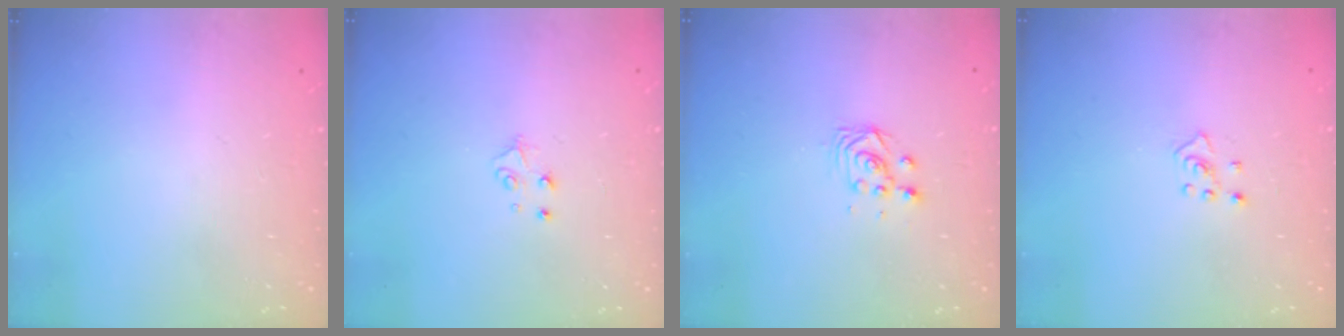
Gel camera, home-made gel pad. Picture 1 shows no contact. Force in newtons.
{"total": 4.8, "press": 4.8, "slide": 0.5}
{"total": 2.9, "press": 2.9, "slide": 0.4}
{"total": 2.4, "press": 2.4, "slide": 0.5}